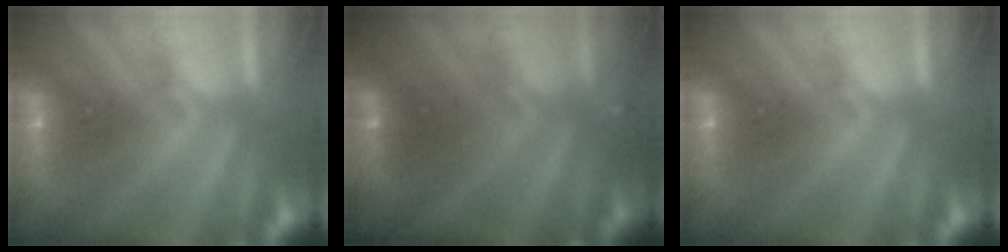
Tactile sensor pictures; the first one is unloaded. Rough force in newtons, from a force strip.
{"total": 1.9}
{"total": 0.0}